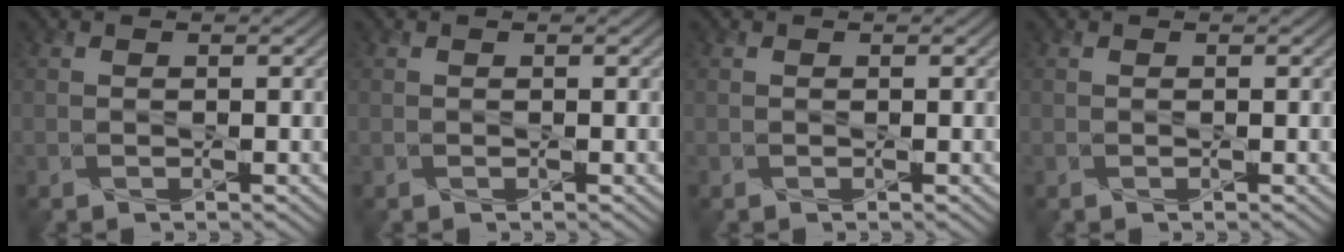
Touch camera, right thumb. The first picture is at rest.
{"total": 0.0}
{"total": 0.0}
{"total": 0.0}